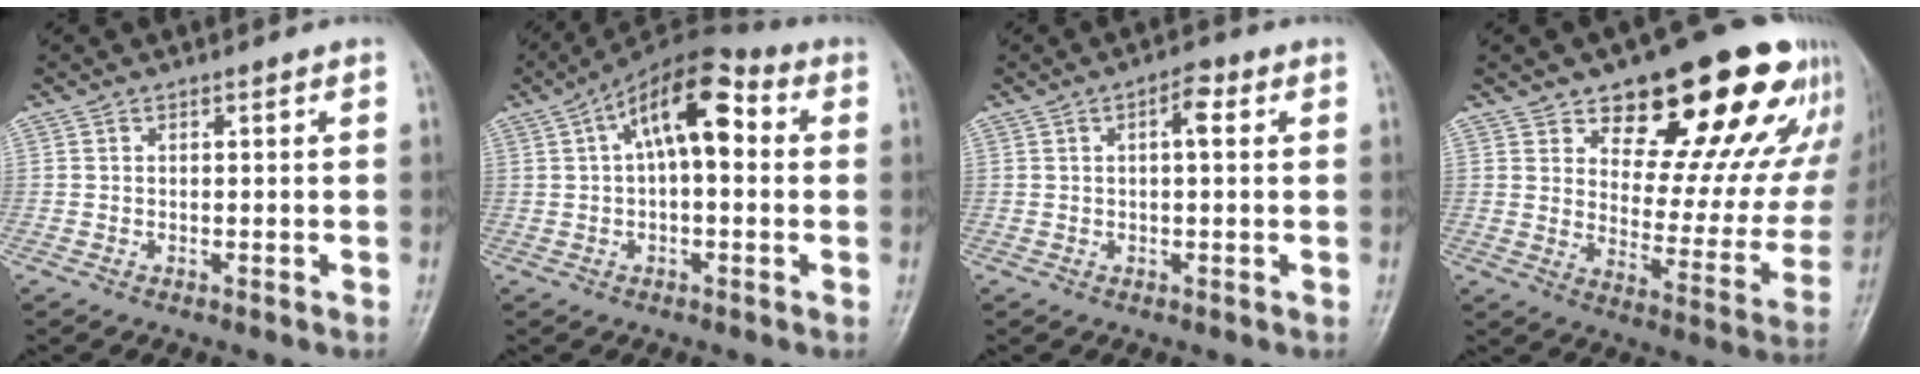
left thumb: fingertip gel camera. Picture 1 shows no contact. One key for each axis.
{"total": 12.9, "fx": 2.9, "fy": 6.1, "fz": 11.0, "tx": -0.168, "ty": 0.036, "tz": 0.038}
{"total": 3.6, "fx": 0.9, "fy": 1.4, "fz": 3.2, "tx": -0.047, "ty": 0.009, "tz": 0.009}
{"total": 24.9, "fx": 15.9, "fy": 11.0, "fz": 15.7, "tx": -0.153, "ty": -0.071, "tz": 0.221}